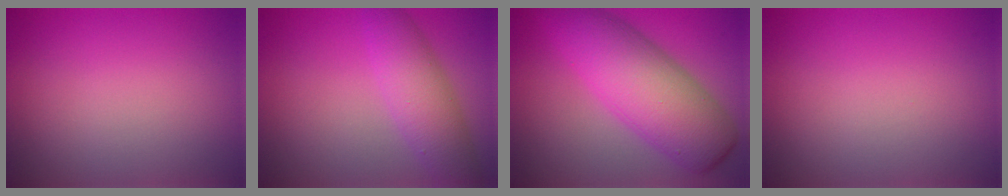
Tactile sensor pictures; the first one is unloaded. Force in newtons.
{"total": 4.7, "press": 4.7, "slide": 0.3}
{"total": 9.9, "press": 9.9, "slide": 0.1}
{"total": 0.0}